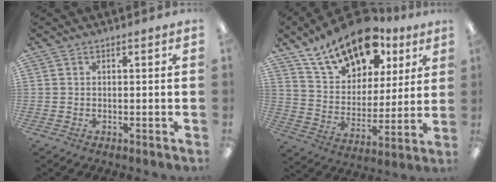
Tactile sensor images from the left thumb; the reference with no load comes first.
{"total": 17.2, "force": [12.7, 8.8, 7.6], "torque": [-0.140, -0.073, 0.229]}